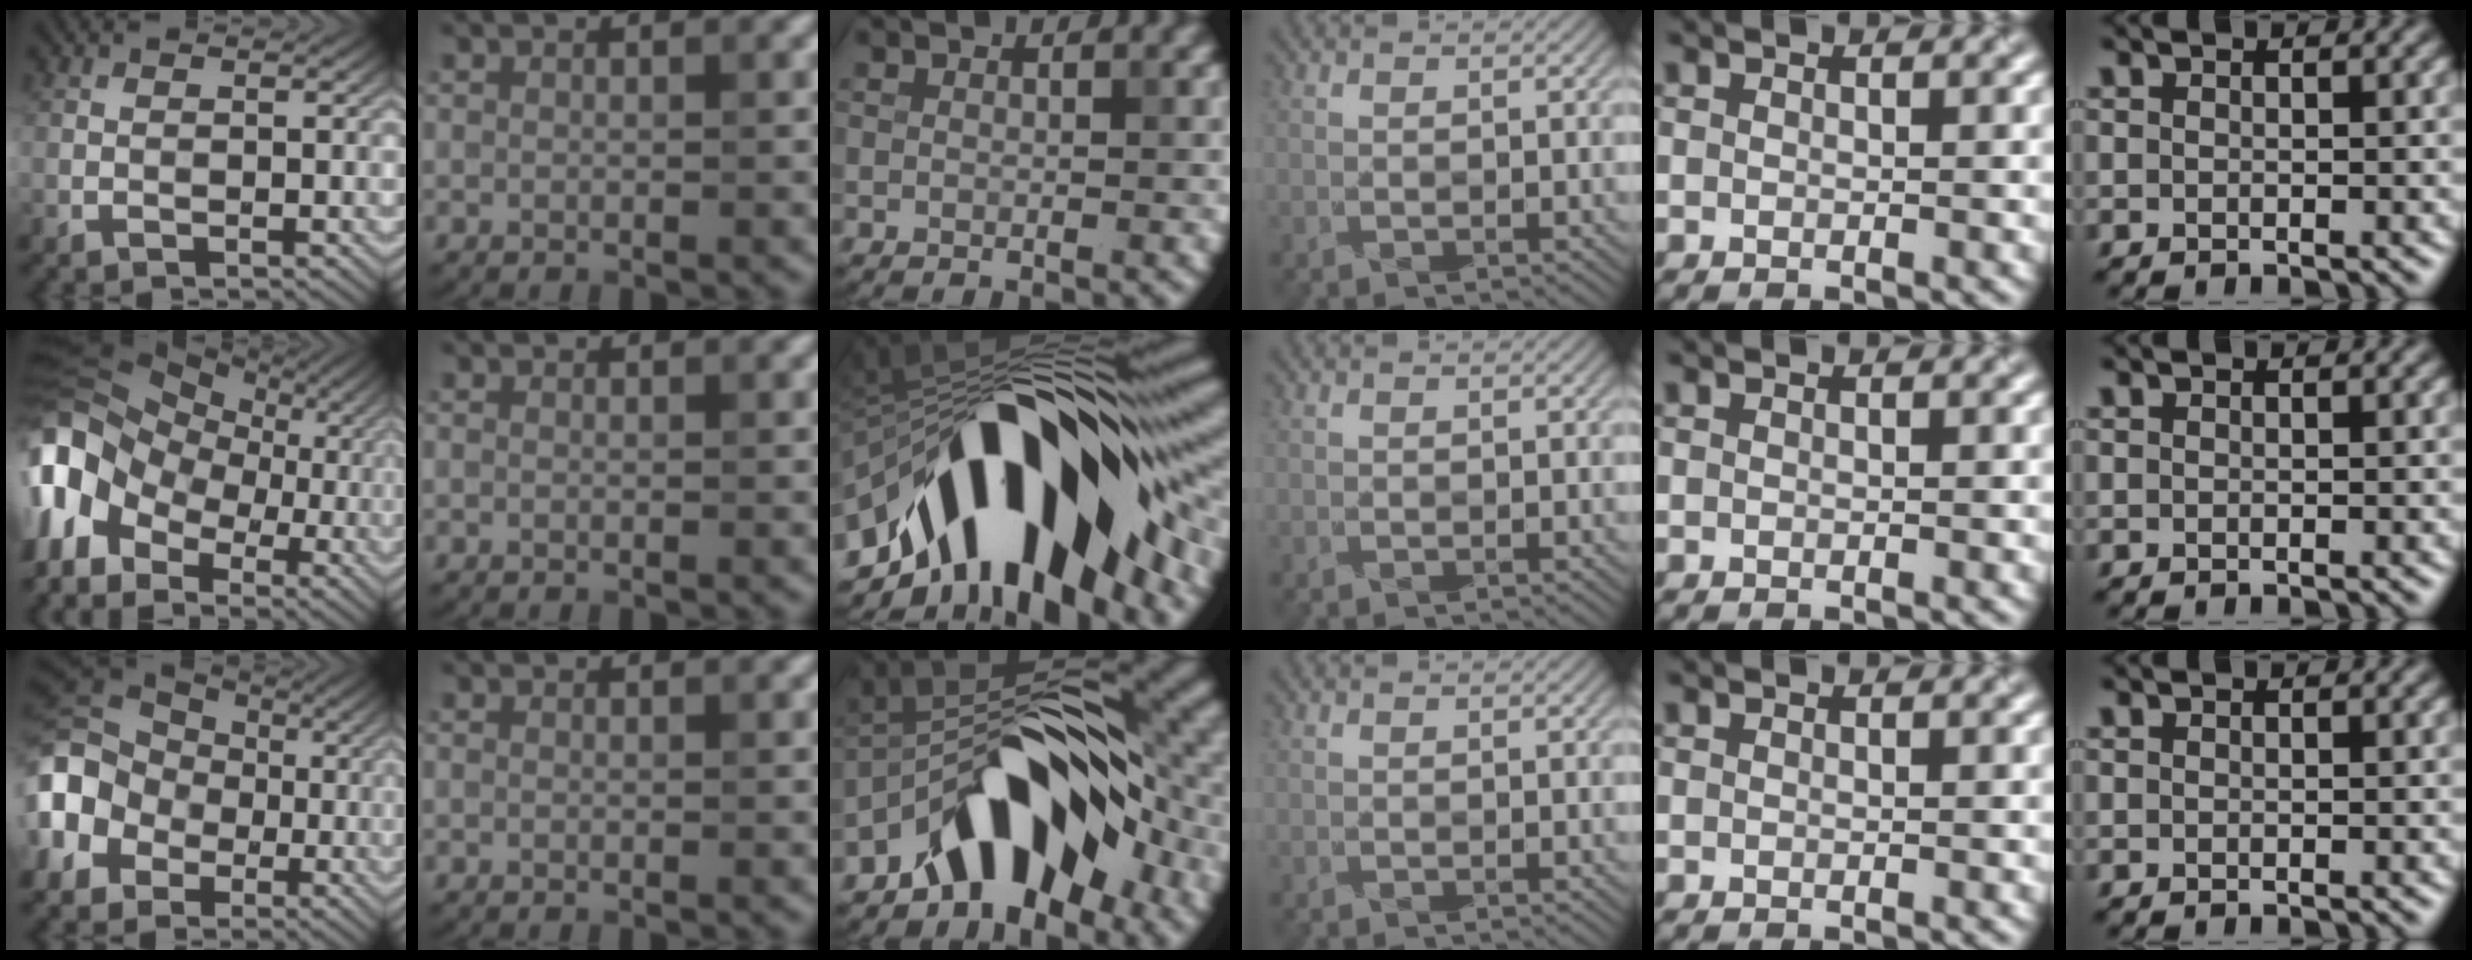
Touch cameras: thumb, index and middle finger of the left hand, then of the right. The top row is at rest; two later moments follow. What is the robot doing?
{"motion": "wrap", "object": "string"}